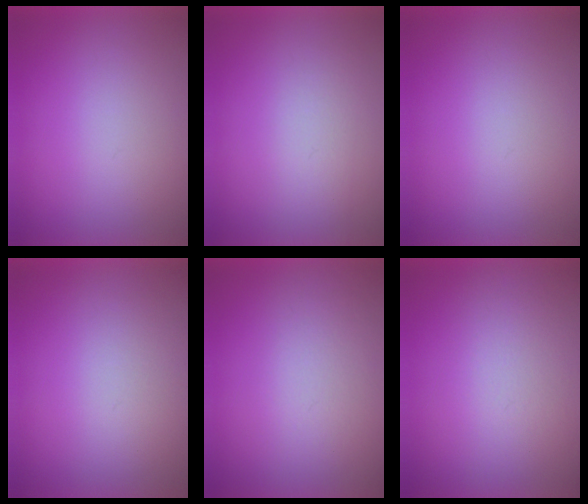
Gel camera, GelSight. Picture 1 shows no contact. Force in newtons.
{"total": 1.3}
{"total": 0.0}
{"total": 1.2}
{"total": 4.4}
{"total": 4.4}